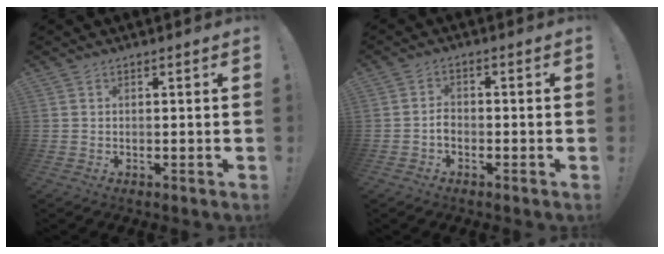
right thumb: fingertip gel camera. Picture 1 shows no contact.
{"total": 3.2, "force": [-1.4, 2.0, 2.0], "torque": [-0.046, 0.004, -0.026]}